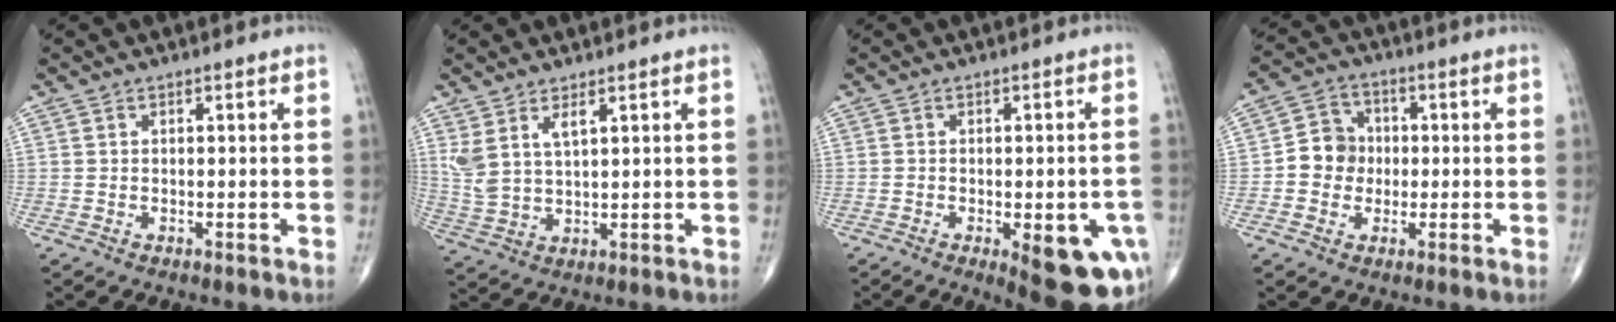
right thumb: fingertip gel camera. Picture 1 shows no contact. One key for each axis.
{"total": 5.8, "fx": 3.0, "fy": 2.2, "fz": 4.4, "tx": -0.099, "ty": -0.015, "tz": 0.072}
{"total": 13.7, "fx": -4.9, "fy": 5.4, "fz": 11.6, "tx": -0.104, "ty": 0.005, "tz": -0.044}
{"total": 7.0, "fx": -0.5, "fy": 6.4, "fz": 2.8, "tx": -0.016, "ty": 0.018, "tz": -0.021}